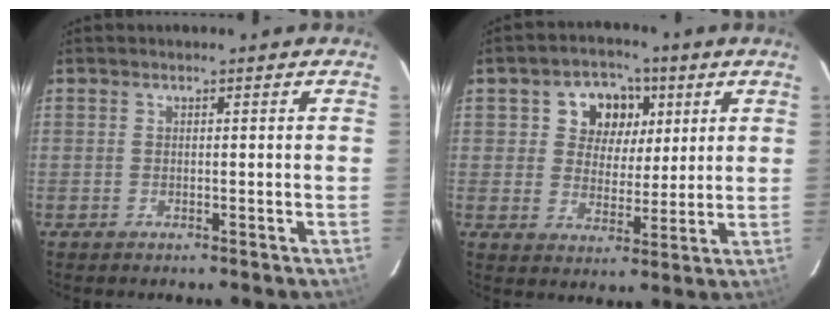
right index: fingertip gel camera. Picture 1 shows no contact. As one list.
[{"total": 8.9, "force": [3.0, 7.4, 4.0], "torque": [-0.078, 0.015, 0.049]}]